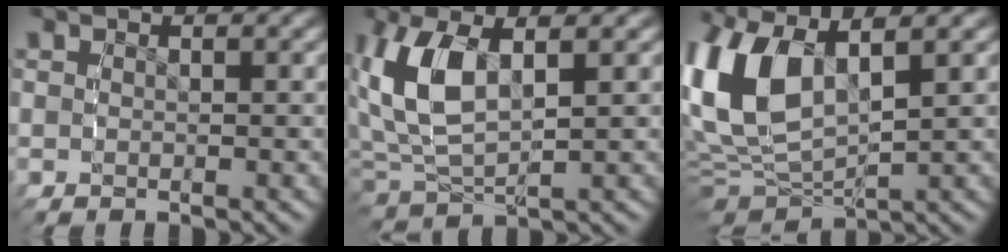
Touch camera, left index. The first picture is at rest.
{"total": 6.5, "force": [1.8, 4.0, 4.8], "torque": [-0.145, -0.006, 0.039]}
{"total": 10.0, "force": [1.4, 6.7, 7.3], "torque": [-0.197, -0.016, 0.034]}